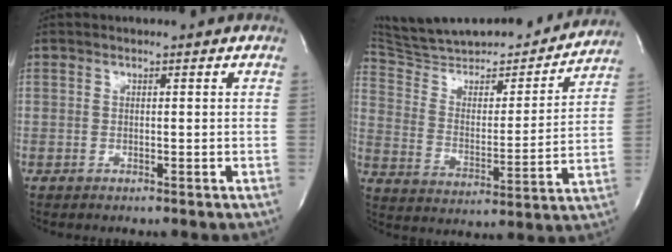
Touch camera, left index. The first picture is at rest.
{"total": 25.4, "force": [23.2, 5.0, 9.0], "torque": [-0.151, -0.014, 0.339]}